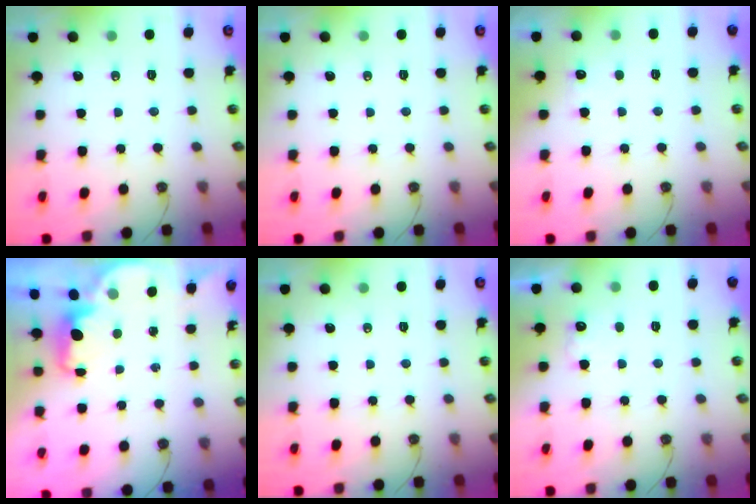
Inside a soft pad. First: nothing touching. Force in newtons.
{"total": 0.0}
{"total": 2.9, "press": 2.7, "slide": 1.1}
{"total": 2.0, "press": 1.8, "slide": 0.8}
{"total": 0.0}
{"total": 5.0, "press": 4.8, "slide": 1.1}